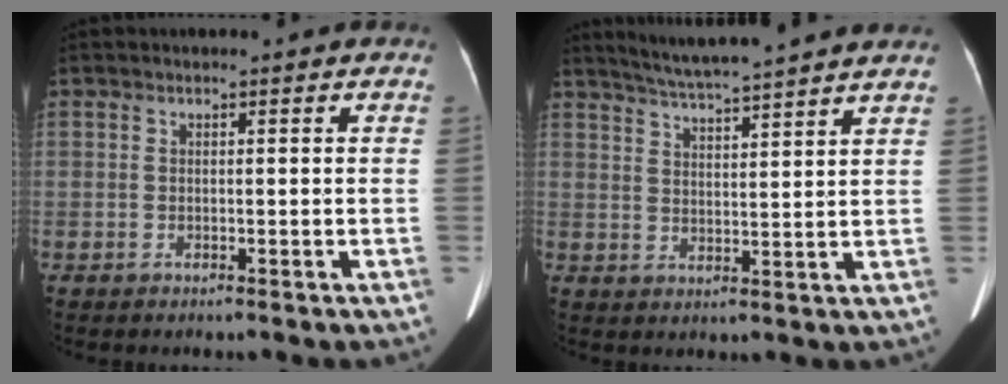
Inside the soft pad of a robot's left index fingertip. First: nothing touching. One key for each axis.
{"total": 11.5, "fx": 10.4, "fy": -0.8, "fz": 4.9, "tx": -0.091, "ty": 0.020, "tz": 0.148}